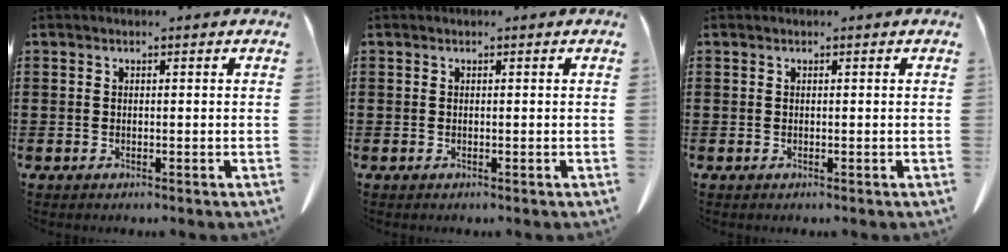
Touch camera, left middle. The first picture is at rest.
{"total": 0.0}
{"total": 0.0}